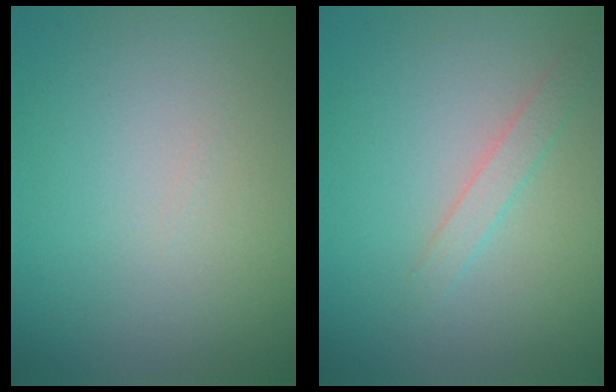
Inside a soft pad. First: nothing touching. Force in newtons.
{"total": 1.5, "press": 1.5, "slide": 0.1}